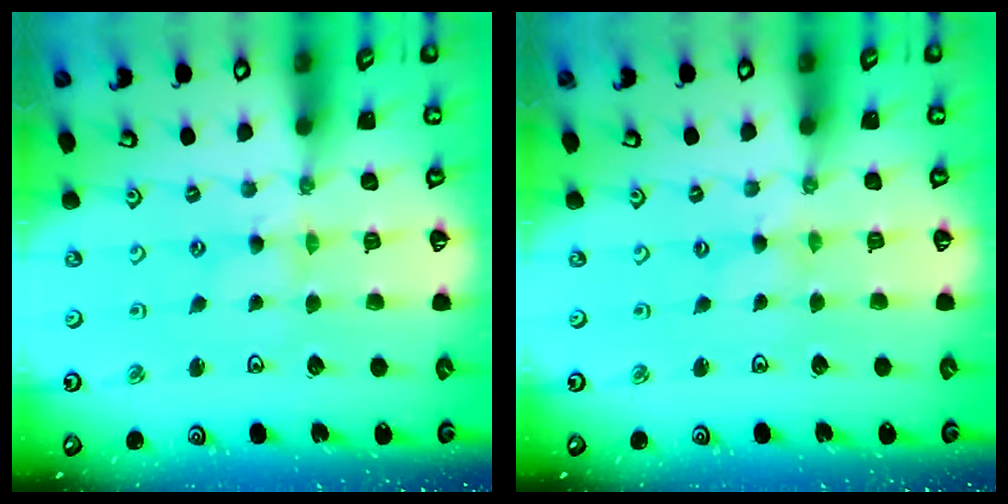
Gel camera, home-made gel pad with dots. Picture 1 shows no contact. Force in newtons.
{"total": 0.0}